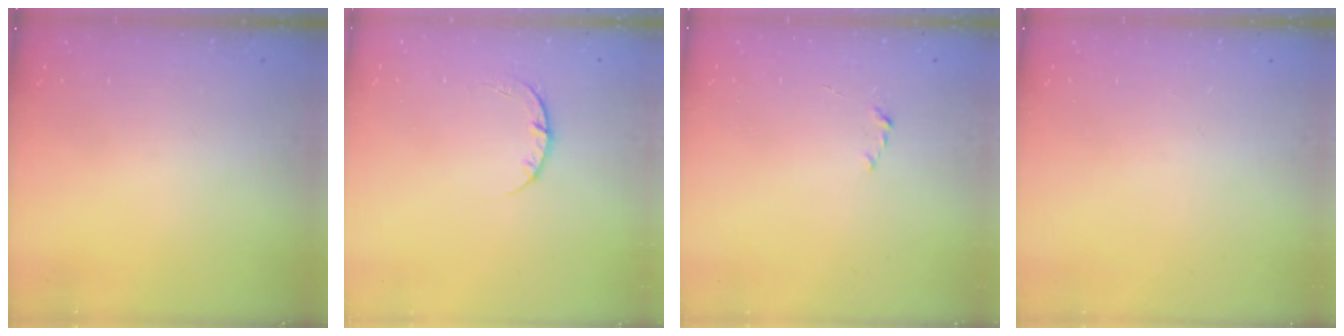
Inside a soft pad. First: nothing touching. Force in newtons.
{"total": 3.2, "press": 3.2, "slide": 0.5}
{"total": 2.2, "press": 2.1, "slide": 0.3}
{"total": 0.0}